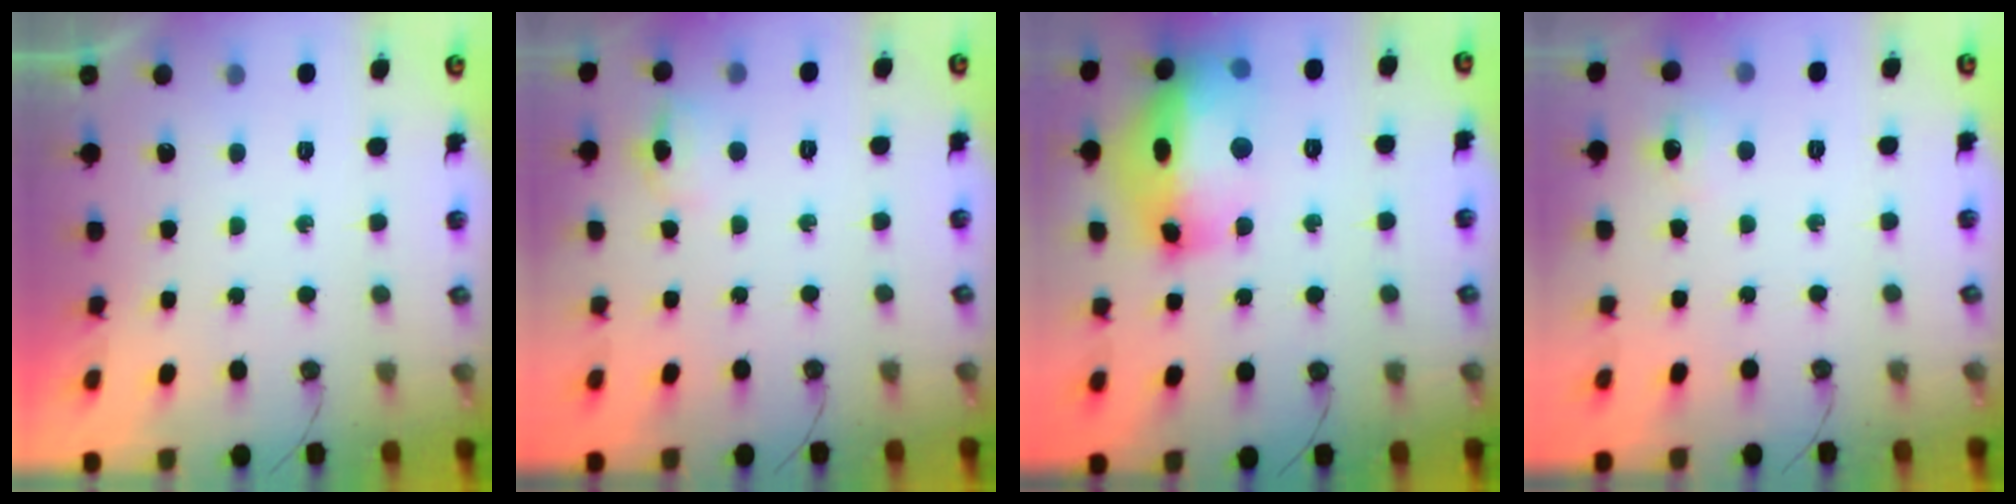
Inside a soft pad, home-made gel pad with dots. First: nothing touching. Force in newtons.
{"total": 13.9, "press": 5.5, "slide": 12.8}
{"total": 21.8, "press": 21.7, "slide": 2.2}
{"total": 5.2, "press": 5.2, "slide": 0.7}